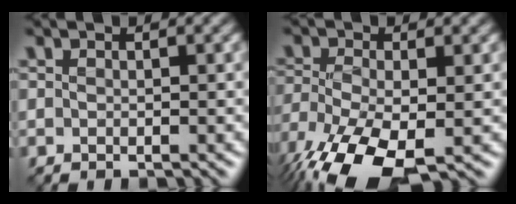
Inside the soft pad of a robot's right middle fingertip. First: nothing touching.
{"total": 9.3, "force": [-5.1, 3.9, 6.7], "torque": [-0.152, -0.026, -0.099]}